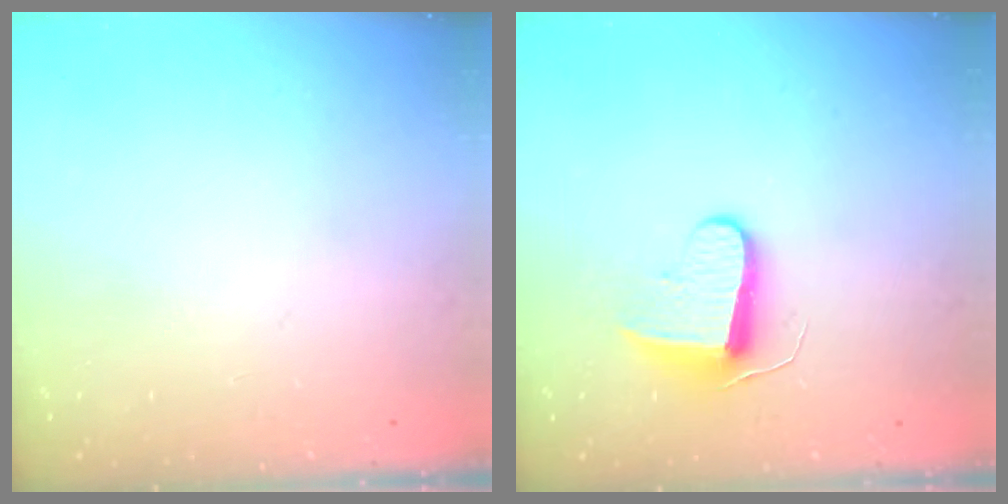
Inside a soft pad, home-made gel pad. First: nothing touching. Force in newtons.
{"total": 9.6, "press": 9.5, "slide": 0.7}